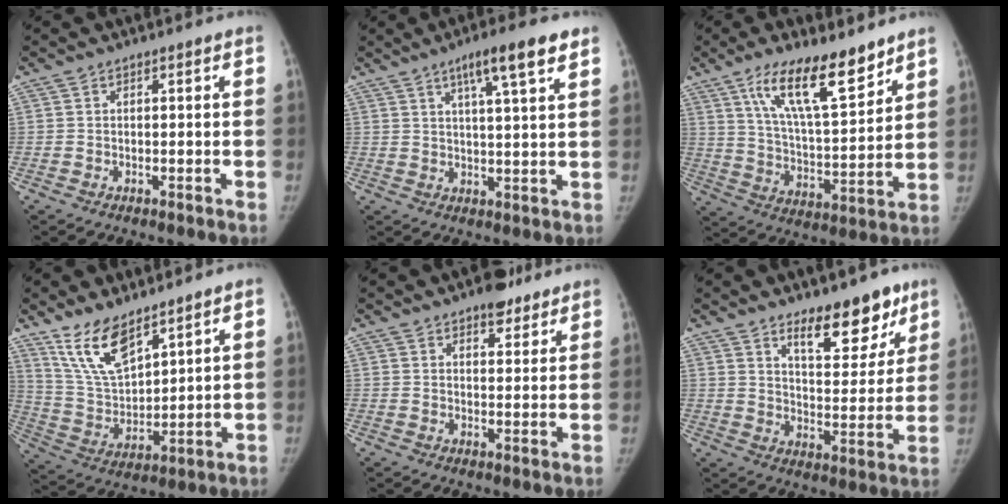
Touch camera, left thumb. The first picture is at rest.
{"total": 9.3, "force": [5.4, 1.1, 7.4], "torque": [-0.111, -0.017, 0.082]}
{"total": 16.0, "force": [10.5, 4.8, 11.0], "torque": [-0.162, -0.062, 0.193]}
{"total": 12.2, "force": [8.6, 4.8, 7.2], "torque": [-0.118, -0.047, 0.184]}
{"total": 6.0, "force": [4.4, 2.9, 2.8], "torque": [-0.011, -0.024, 0.062]}
{"total": 12.9, "force": [9.0, 5.5, 7.5], "torque": [-0.057, -0.062, 0.138]}